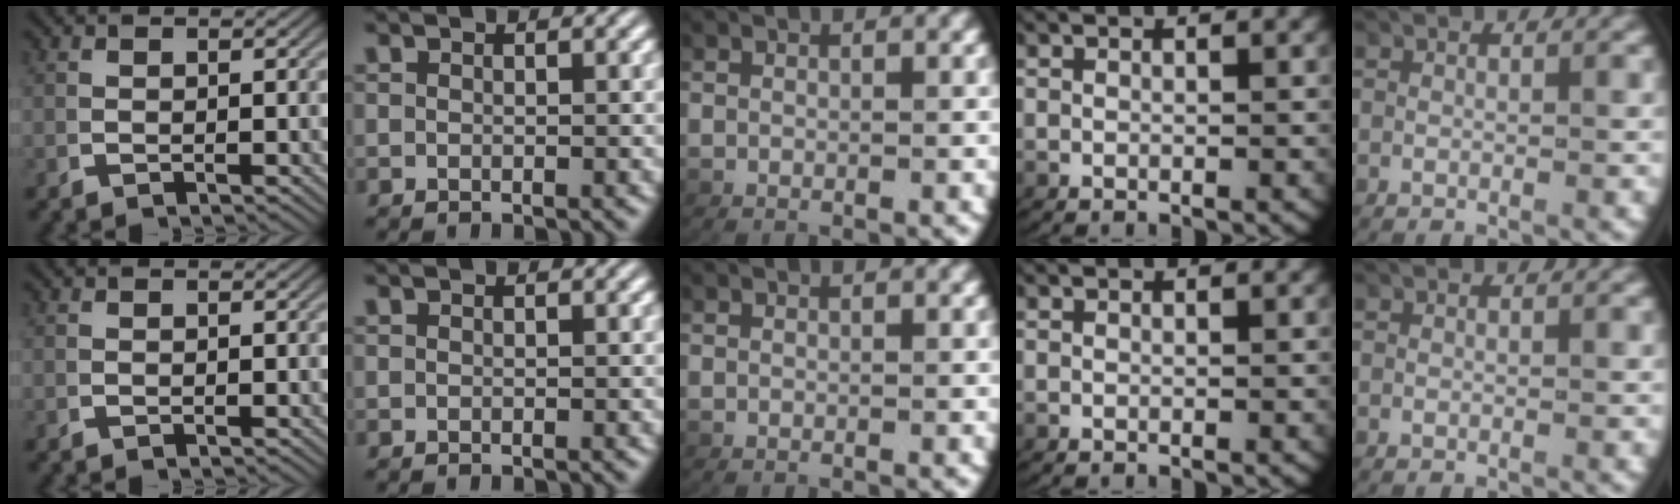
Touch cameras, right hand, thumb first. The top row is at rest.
{}